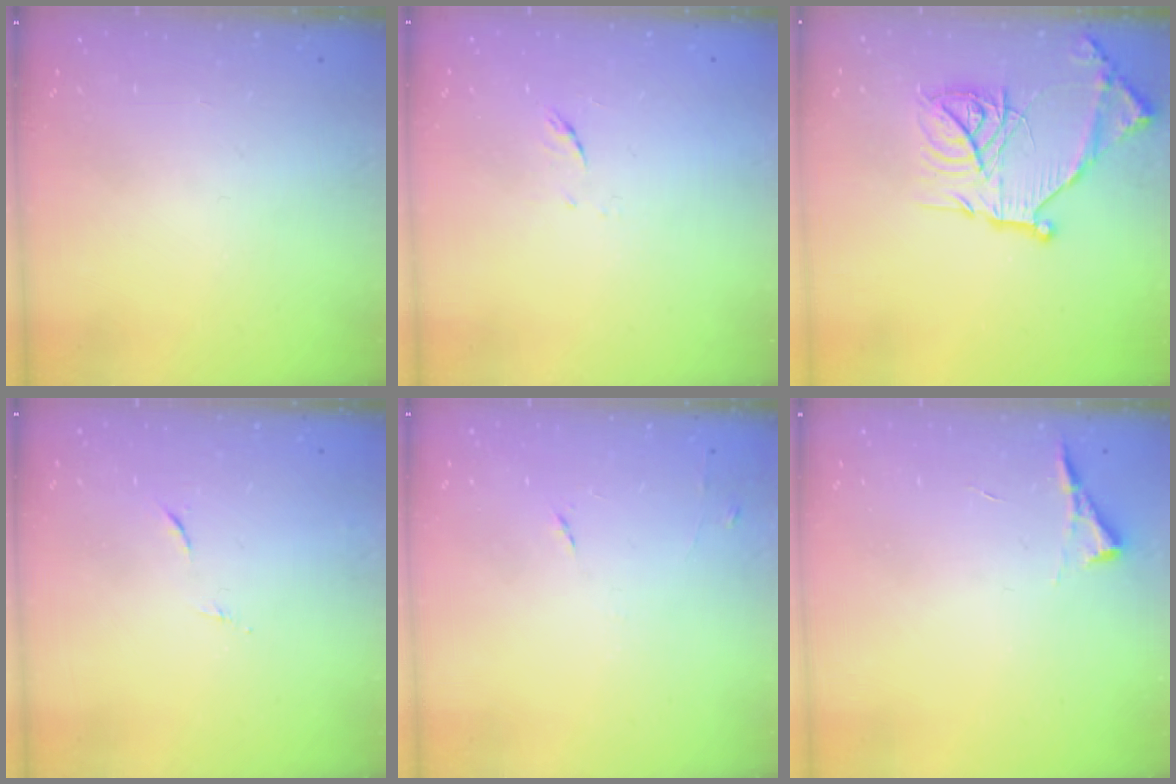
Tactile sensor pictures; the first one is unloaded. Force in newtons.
{"total": 4.8, "press": 4.6, "slide": 1.3}
{"total": 20.2, "press": 20.1, "slide": 1.9}
{"total": 5.4, "press": 5.3, "slide": 0.7}
{"total": 5.3, "press": 5.2, "slide": 0.8}
{"total": 3.6, "press": 3.6, "slide": 0.5}